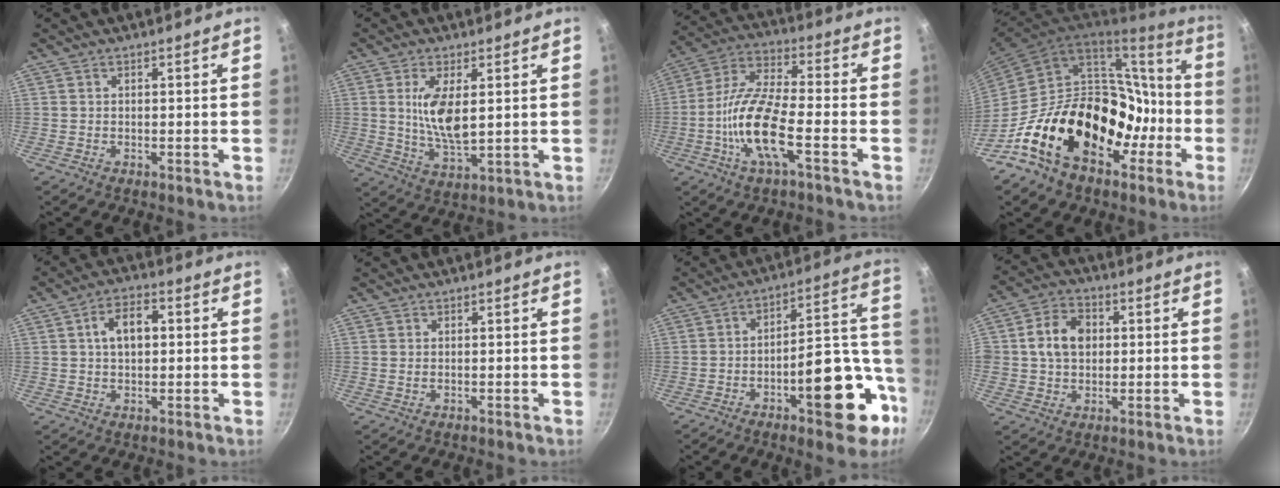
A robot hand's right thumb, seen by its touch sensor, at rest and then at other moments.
{"total": 9.2, "force": [1.7, 3.7, 8.3], "torque": [-0.153, -0.018, 0.039]}
{"total": 14.1, "force": [-4.5, 4.4, 12.6], "torque": [-0.249, 0.032, -0.103]}
{"total": 27.8, "force": [-10.2, 18.3, 18.3], "torque": [-0.279, 0.080, -0.154]}
{"total": 7.0, "force": [1.1, 4.2, 5.5], "torque": [-0.073, 0.016, 0.013]}
{"total": 0.0}
{"total": 18.8, "force": [-7.3, 7.8, 15.5], "torque": [-0.167, 0.056, -0.098]}
{"total": 8.7, "force": [1.2, 6.9, 5.2], "torque": [-0.068, 0.011, 0.012]}